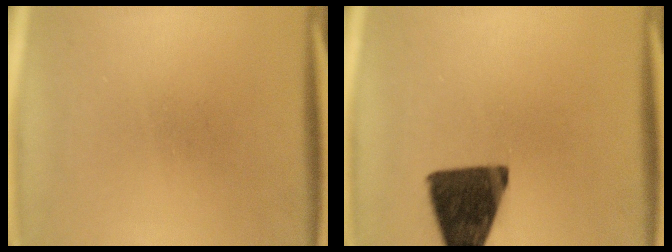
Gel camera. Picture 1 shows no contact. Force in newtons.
{"total": 14.3}